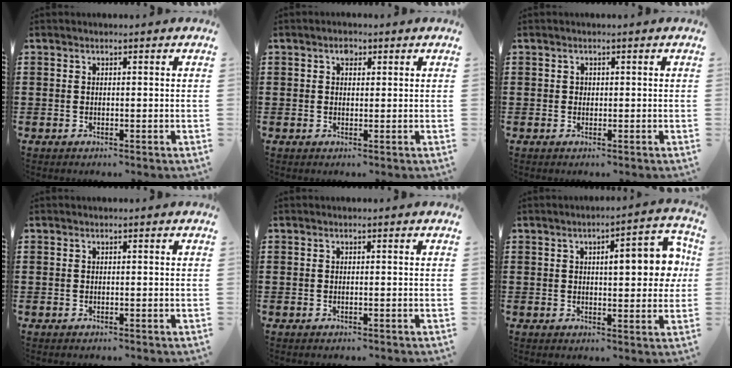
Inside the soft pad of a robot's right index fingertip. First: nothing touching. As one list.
[{"total": 1.8, "force": [0.8, 1.2, 1.0], "torque": [-0.023, 0.007, 0.014]}, {"total": 0.6, "force": [0.1, 0.6, 0.1], "torque": [-0.005, 0.004, 0.001]}, {"total": 0.0}, {"total": 0.0}, {"total": 8.4, "force": [1.6, 2.6, 7.8], "torque": [-0.107, -0.005, 0.016]}]